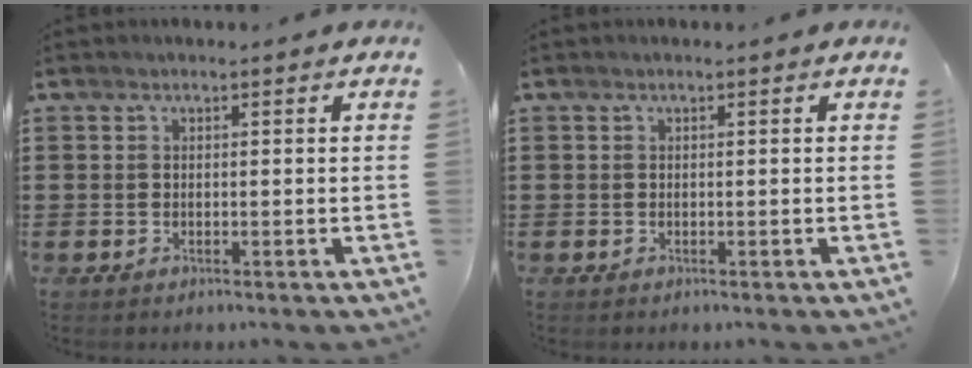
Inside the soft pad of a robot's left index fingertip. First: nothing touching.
{"total": 0.0}